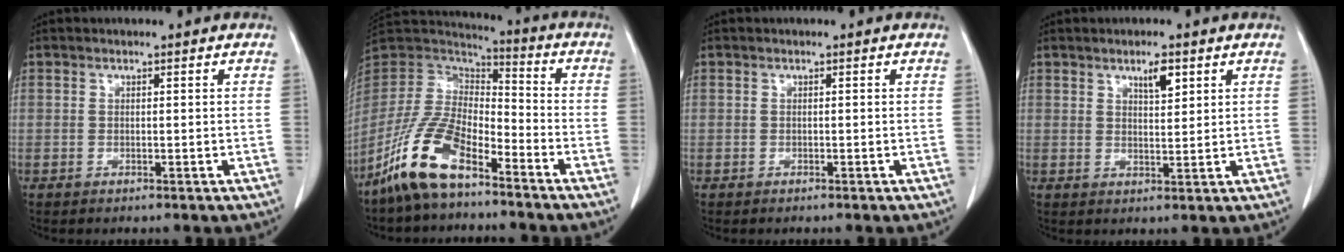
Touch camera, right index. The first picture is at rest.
{"total": 13.5, "force": [-8.9, 4.8, 8.9], "torque": [-0.188, 0.005, -0.177]}
{"total": 0.0}
{"total": 3.6, "force": [2.1, 1.0, 2.8], "torque": [-0.047, -0.004, 0.036]}